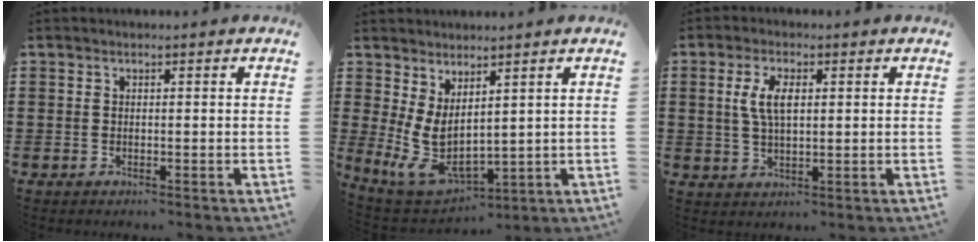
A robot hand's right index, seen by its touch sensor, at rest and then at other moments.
{"total": 5.7, "force": [0.9, 3.2, 4.6], "torque": [-0.118, -0.025, 0.018]}
{"total": 5.1, "force": [1.1, 2.3, 4.5], "torque": [-0.094, 0.011, 0.017]}